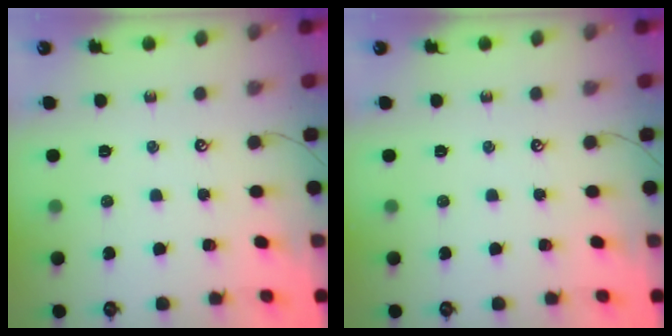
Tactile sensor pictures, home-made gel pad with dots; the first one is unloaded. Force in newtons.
{"total": 0.0}